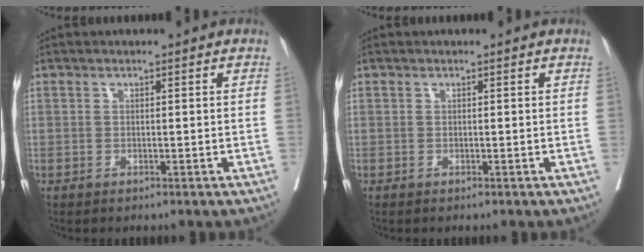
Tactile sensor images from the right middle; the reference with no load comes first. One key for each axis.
{"total": 0.0}